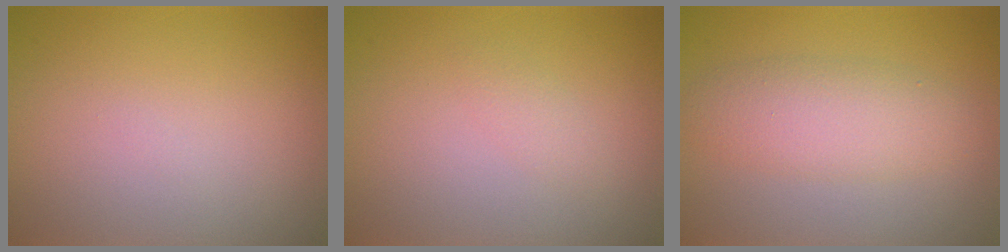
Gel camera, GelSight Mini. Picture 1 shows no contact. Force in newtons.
{"total": 1.0, "press": 1.0, "slide": 0.0}
{"total": 3.9, "press": 3.9, "slide": 0.2}